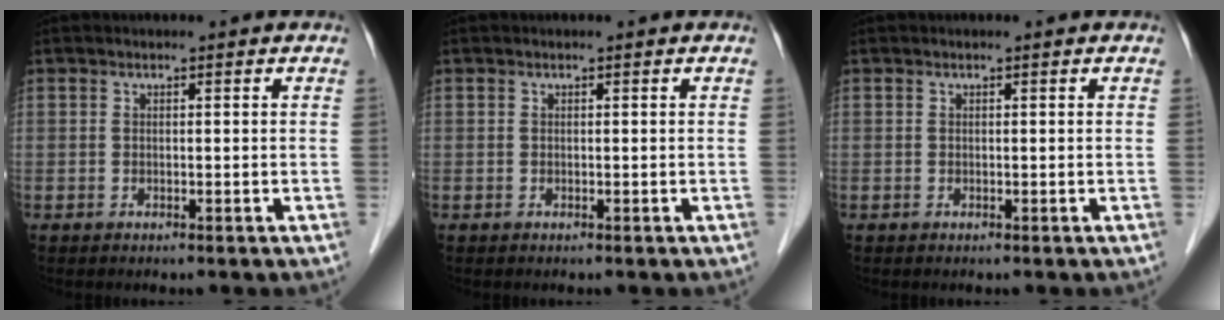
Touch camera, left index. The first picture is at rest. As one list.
[{"total": 0.0}, {"total": 0.0}]